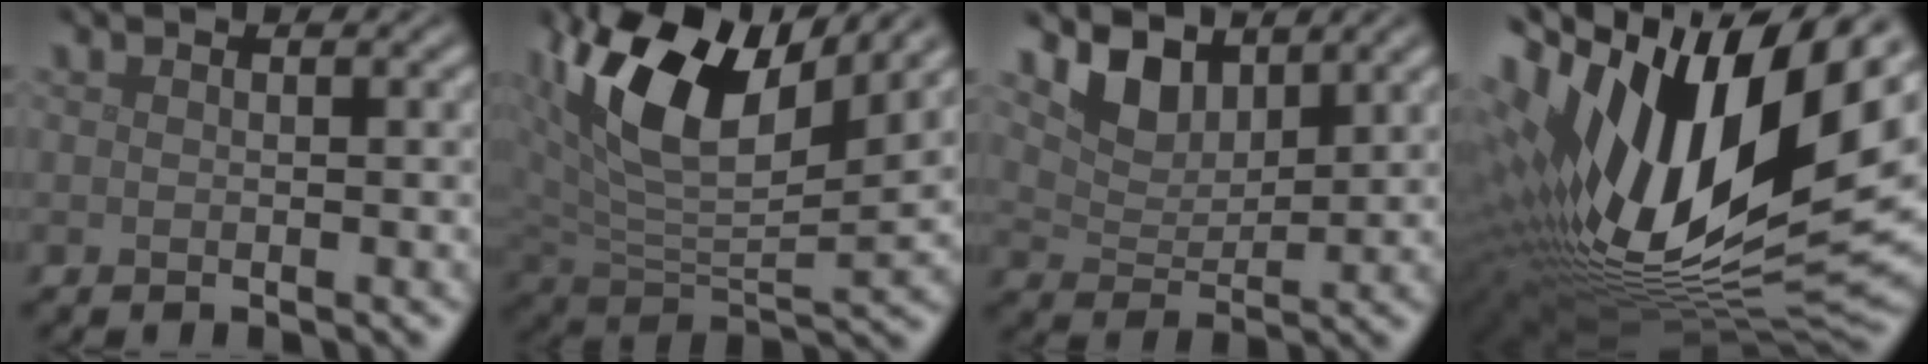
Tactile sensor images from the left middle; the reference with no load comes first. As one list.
[{"total": 12.8, "force": [5.9, 5.9, 9.7], "torque": [-0.187, 0.013, 0.107]}, {"total": 3.8, "force": [3.1, 1.6, 1.5], "torque": [-0.041, -0.006, 0.056]}, {"total": 20.3, "force": [4.3, 9.4, 17.5], "torque": [-0.336, -0.018, 0.085]}]